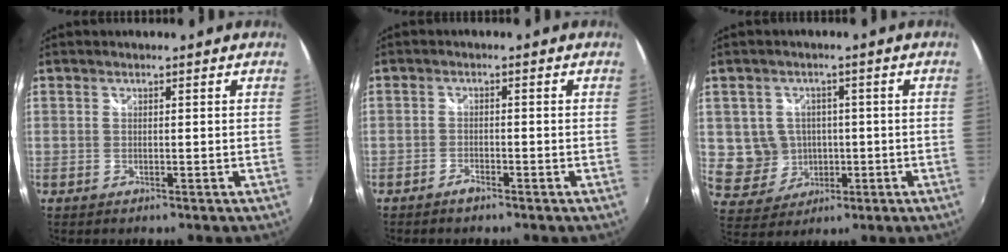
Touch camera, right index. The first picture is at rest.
{"total": 1.7, "force": [-1.5, 0.5, 0.6], "torque": [-0.018, 0.001, -0.030]}
{"total": 7.9, "force": [-0.2, 7.7, 2.0], "torque": [-0.061, 0.011, 0.015]}